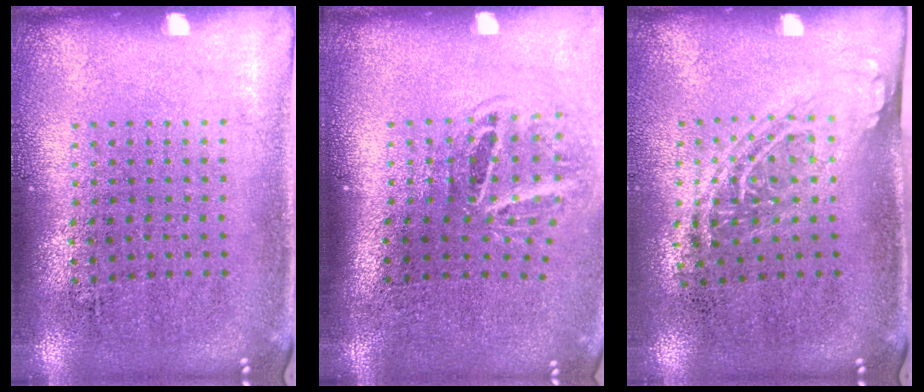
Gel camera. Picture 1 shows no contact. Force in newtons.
{"total": 1.8, "press": 1.2, "slide": 1.4}
{"total": 1.3, "press": 1.0, "slide": 0.8}